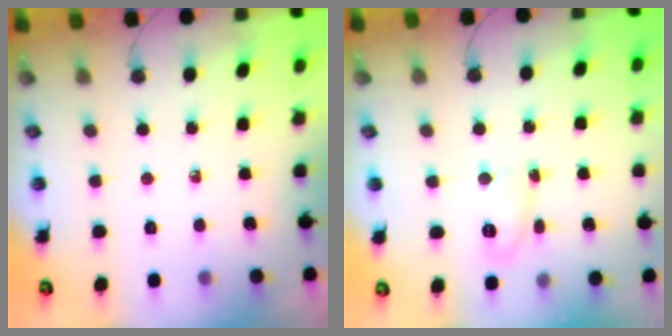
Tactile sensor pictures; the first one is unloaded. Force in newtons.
{"total": 20.9, "press": 8.5, "slide": 19.1}